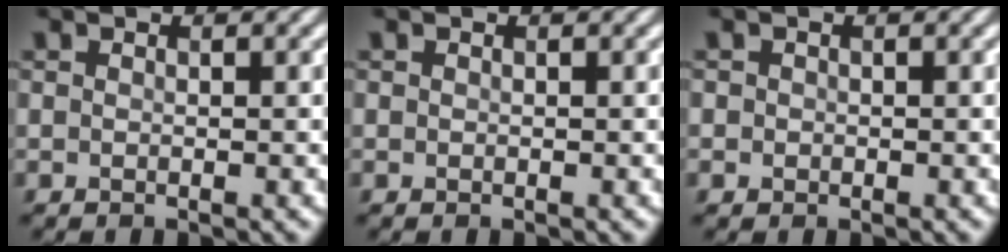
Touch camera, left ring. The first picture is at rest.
{"total": 0.0}
{"total": 0.7, "force": [0.0, 0.7, 0.1], "torque": [0.003, -0.001, -0.004]}